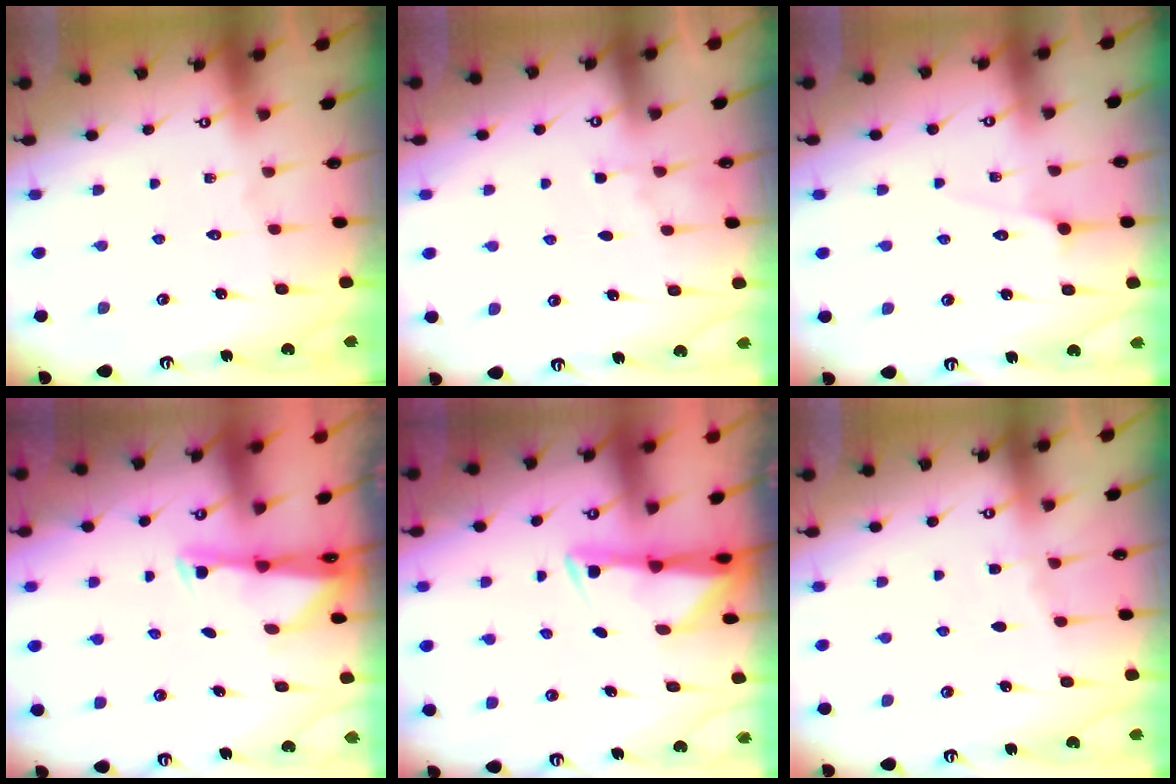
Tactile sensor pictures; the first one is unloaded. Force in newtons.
{"total": 2.7, "press": 2.7, "slide": 0.4}
{"total": 3.5, "press": 3.5, "slide": 0.5}
{"total": 1.8, "press": 1.8, "slide": 0.4}
{"total": 3.0, "press": 3.0, "slide": 0.5}
{"total": 2.7, "press": 2.7, "slide": 0.4}